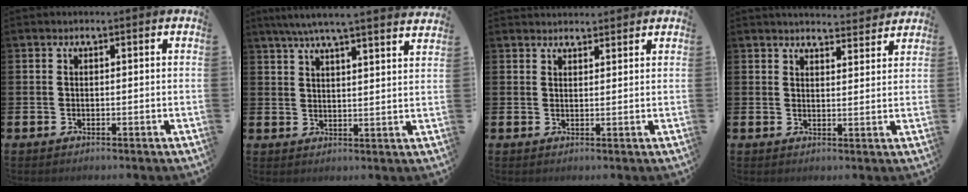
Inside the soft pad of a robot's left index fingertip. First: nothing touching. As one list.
[{"total": 6.3, "force": [5.9, -0.2, 2.2], "torque": [-0.053, -0.030, 0.103]}, {"total": 2.3, "force": [2.3, 0.5, -0.1], "torque": [0.013, -0.014, 0.039]}, {"total": 4.0, "force": [4.0, 0.3, 0.2], "torque": [-0.001, -0.027, 0.070]}]